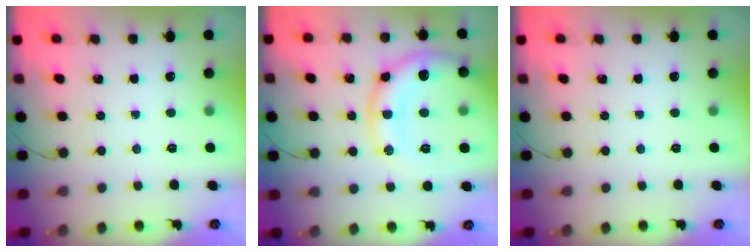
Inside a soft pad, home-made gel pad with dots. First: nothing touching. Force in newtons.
{"total": 15.2, "press": 15.1, "slide": 1.7}
{"total": 0.0}